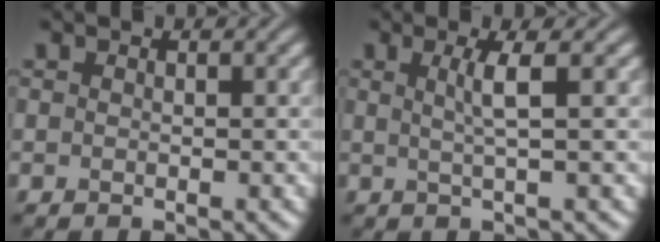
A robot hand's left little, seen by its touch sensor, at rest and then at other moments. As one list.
[{"total": 2.6, "force": [0.6, 0.4, 2.5], "torque": [-0.046, 0.001, 0.007]}]